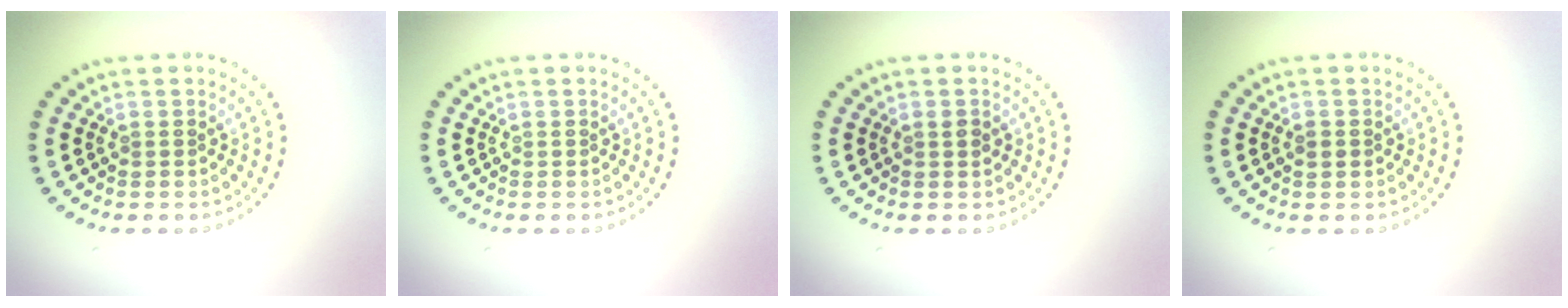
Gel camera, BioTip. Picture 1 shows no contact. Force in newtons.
{"total": 0.0}
{"total": 0.7, "press": 0.7, "slide": 0.2}
{"total": 1.1, "press": 1.1, "slide": 0.1}